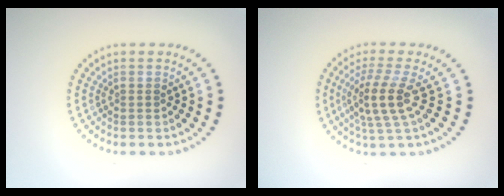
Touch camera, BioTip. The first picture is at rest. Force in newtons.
{"total": 3.6, "press": 2.9, "slide": 2.1}